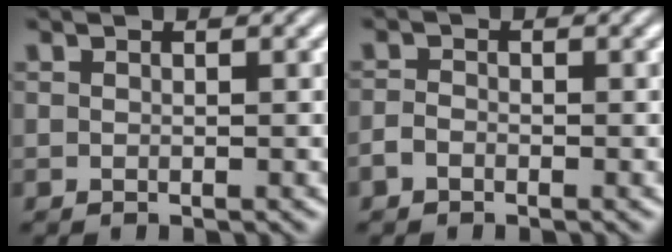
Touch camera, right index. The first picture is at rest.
{"total": 1.1, "force": [-1.1, -0.2, 0.1], "torque": [0.003, -0.008, -0.016]}